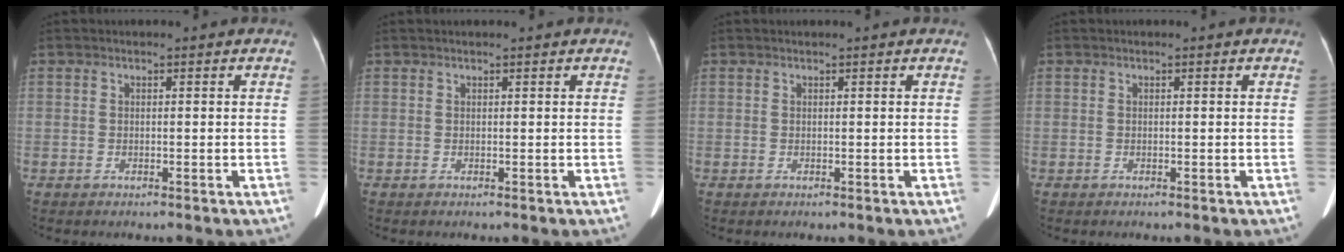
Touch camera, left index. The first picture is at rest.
{"total": 0.6, "force": [0.6, 0.1, 0.3], "torque": [-0.006, 0.011, 0.009]}
{"total": 0.0}
{"total": 0.0}